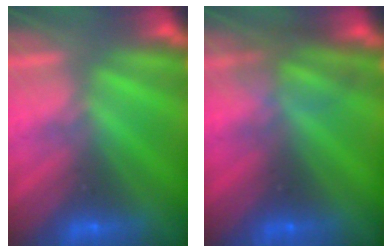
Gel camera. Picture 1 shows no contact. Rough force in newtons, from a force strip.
{"total": 2.6}